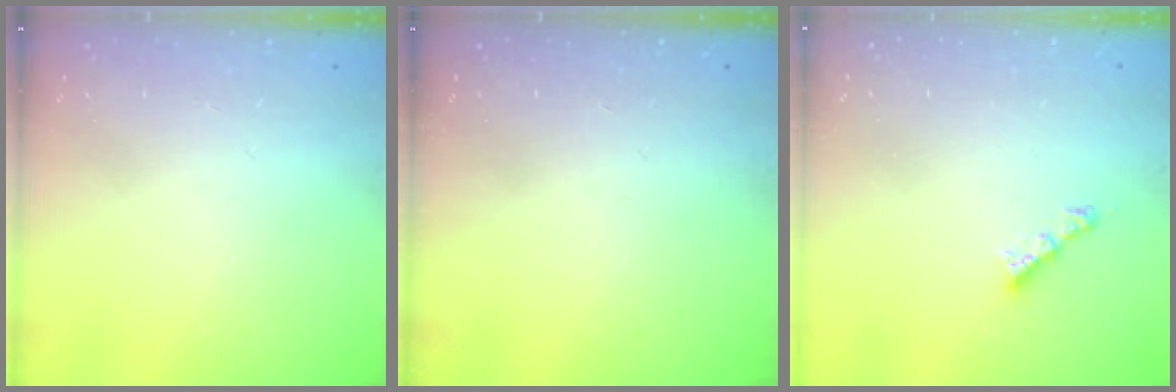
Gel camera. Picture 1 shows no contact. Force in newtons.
{"total": 0.0}
{"total": 2.6, "press": 2.6, "slide": 0.1}